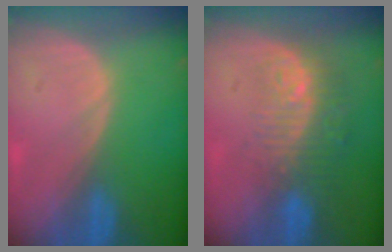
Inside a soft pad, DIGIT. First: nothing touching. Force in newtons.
{"total": 9.9, "press": 8.1, "slide": 5.7}